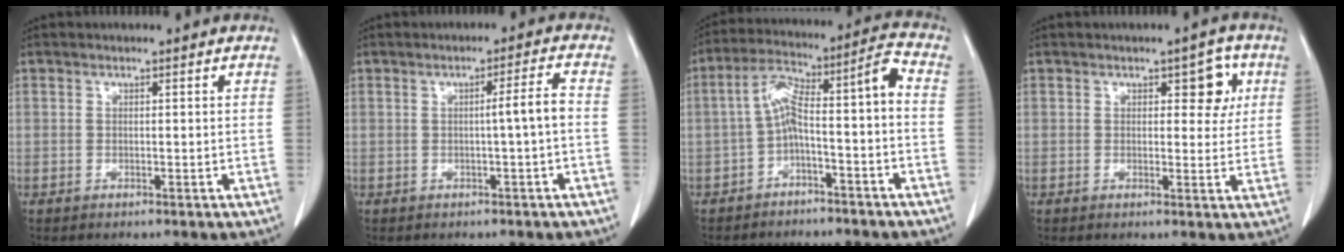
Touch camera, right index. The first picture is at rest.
{"total": 3.2, "force": [-0.5, -0.6, 3.1], "torque": [-0.044, 0.003, -0.007]}
{"total": 9.5, "force": [-2.7, 1.1, 9.0], "torque": [-0.154, 0.054, -0.046]}
{"total": 4.4, "force": [1.6, 2.3, 3.4], "torque": [-0.033, 0.006, 0.019]}